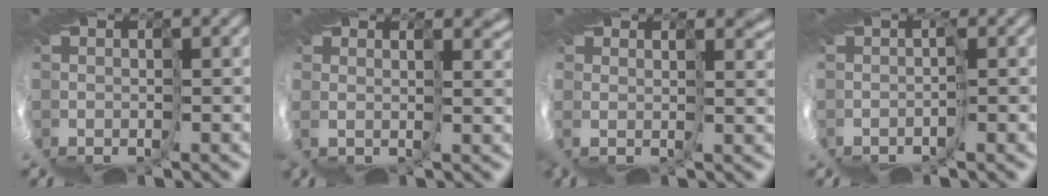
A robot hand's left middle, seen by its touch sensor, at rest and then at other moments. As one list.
[{"total": 4.7, "force": [3.7, 0.8, 2.8], "torque": [-0.032, 0.004, 0.083]}, {"total": 5.1, "force": [3.6, 1.1, 3.5], "torque": [-0.051, 0.007, 0.089]}, {"total": 2.5, "force": [-0.6, -2.4, -0.3], "torque": [0.017, -0.004, 0.022]}]